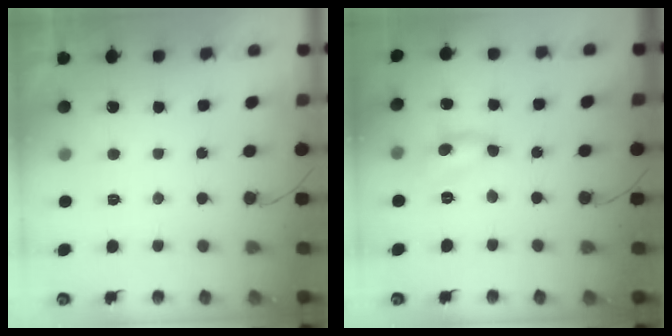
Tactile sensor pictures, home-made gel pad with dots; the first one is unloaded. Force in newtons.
{"total": 4.9, "press": 4.8, "slide": 0.4}